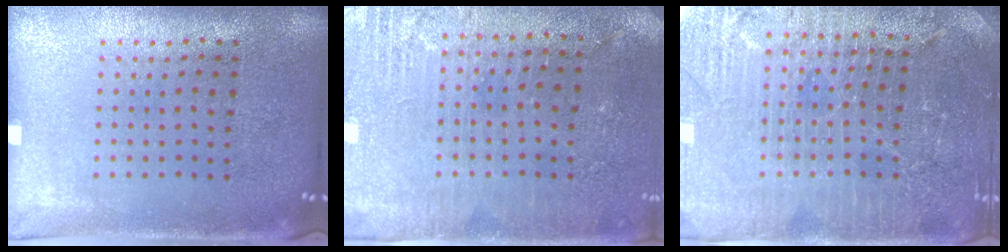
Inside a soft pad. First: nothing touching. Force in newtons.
{"total": 2.9, "press": 2.8, "slide": 0.4}
{"total": 4.4, "press": 4.2, "slide": 1.5}